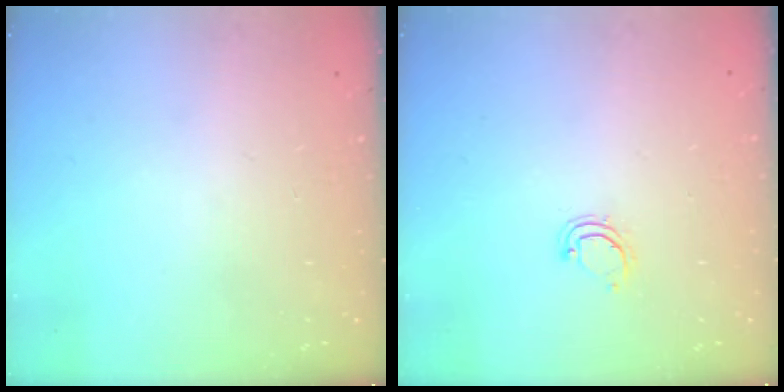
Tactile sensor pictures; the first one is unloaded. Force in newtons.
{"total": 3.9, "press": 3.9, "slide": 0.3}